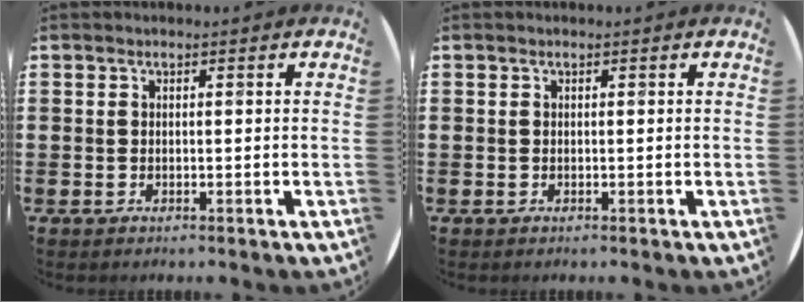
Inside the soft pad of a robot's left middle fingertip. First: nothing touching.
{"total": 0.0}